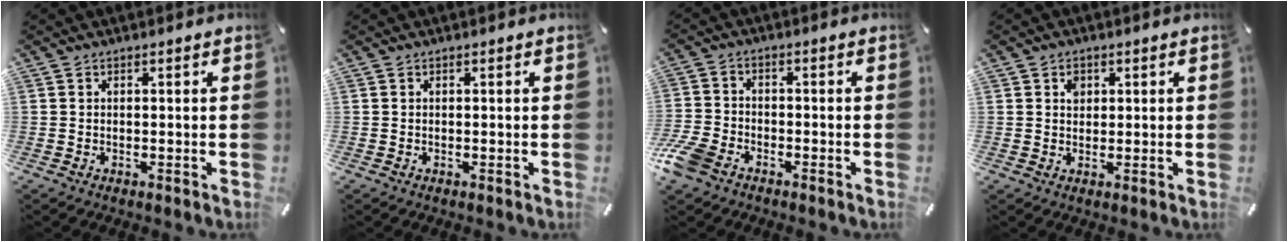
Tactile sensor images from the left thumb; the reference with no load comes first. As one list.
[{"total": 0.0}, {"total": 7.1, "force": [-4.5, 4.2, 3.5], "torque": [-0.093, 0.012, -0.091]}, {"total": 2.2, "force": [0.7, 2.0, 0.7], "torque": [0.001, -0.002, 0.009]}]